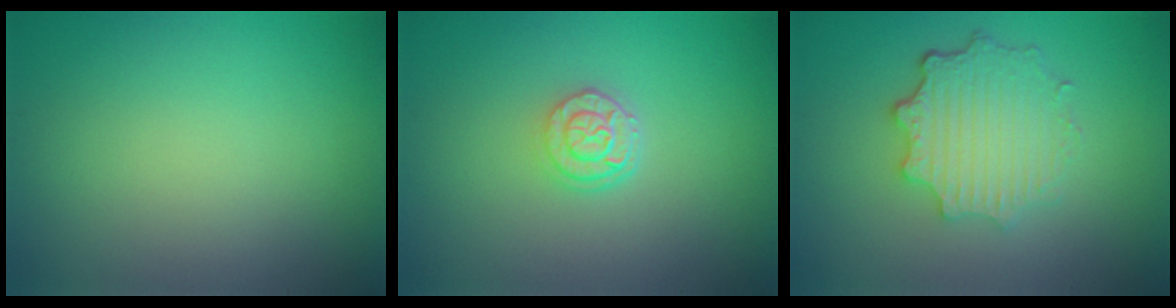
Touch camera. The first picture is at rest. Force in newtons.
{"total": 2.7, "press": 2.1, "slide": 1.7}
{"total": 4.7, "press": 3.7, "slide": 2.9}